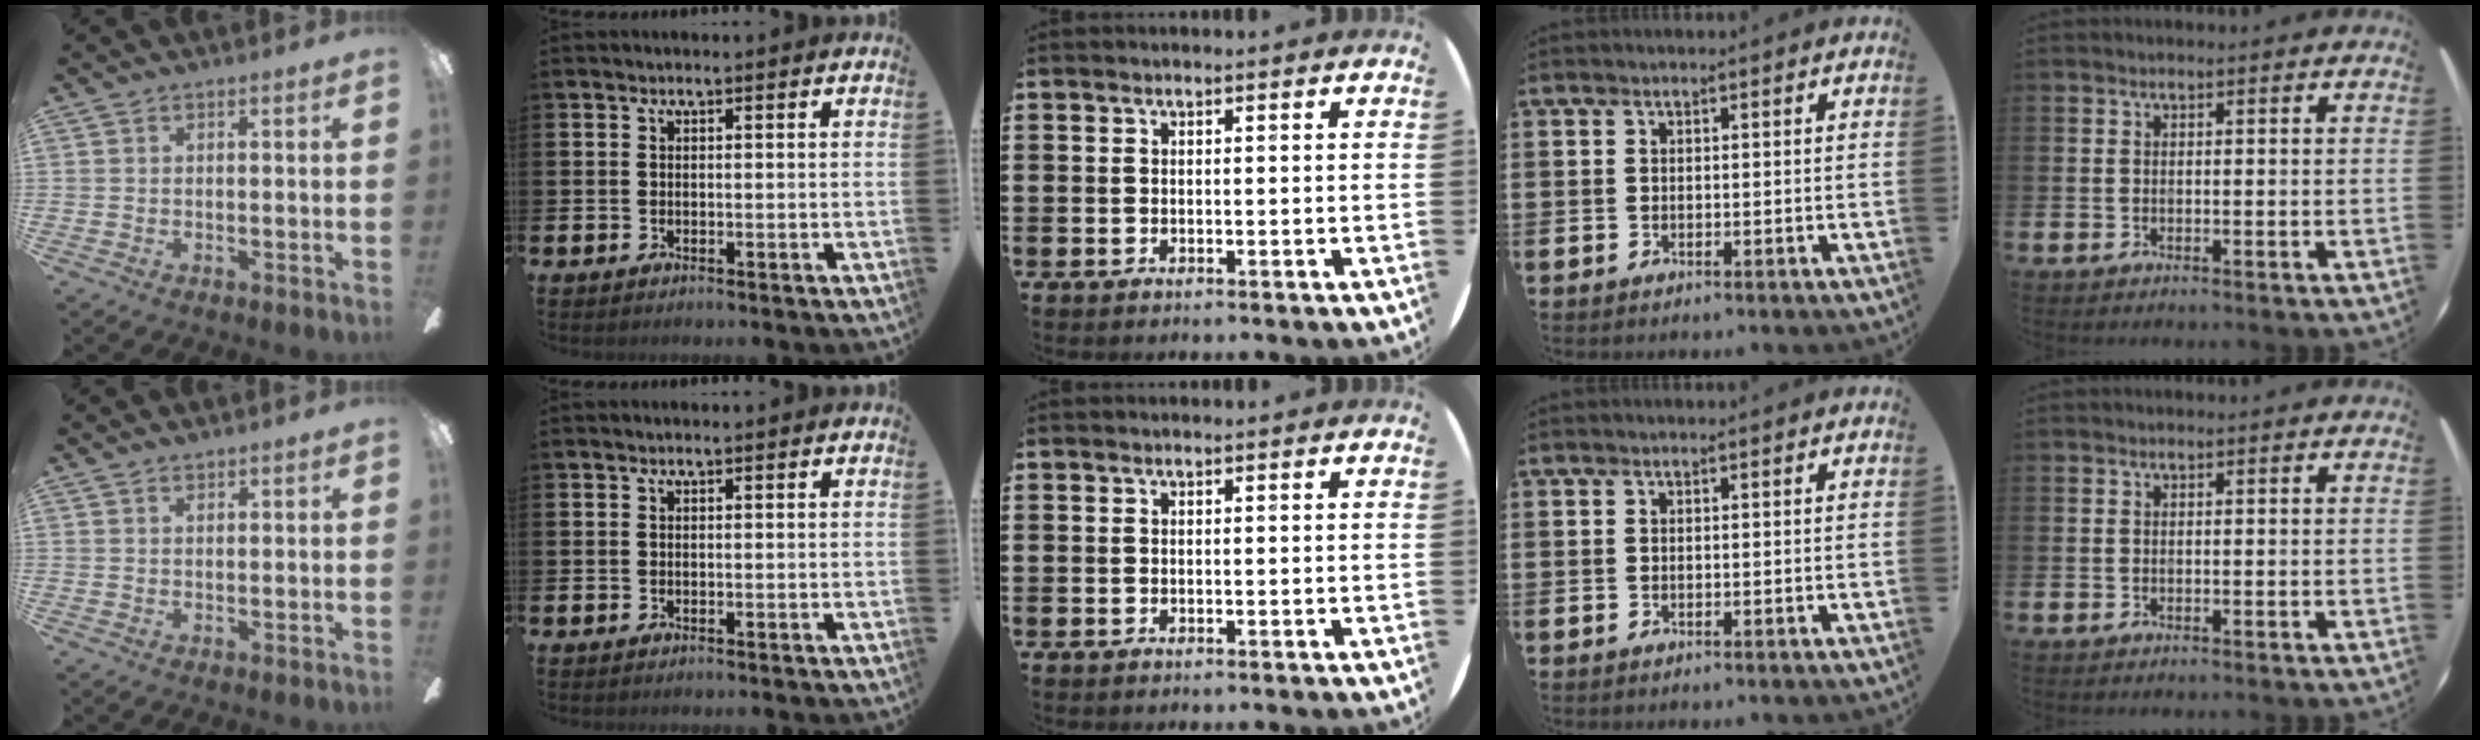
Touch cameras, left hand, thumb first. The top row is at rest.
{"thumb": {"total": 0.8, "force": [0.7, 0.4, 0.2], "torque": [-0.005, 0.000, 0.014]}}